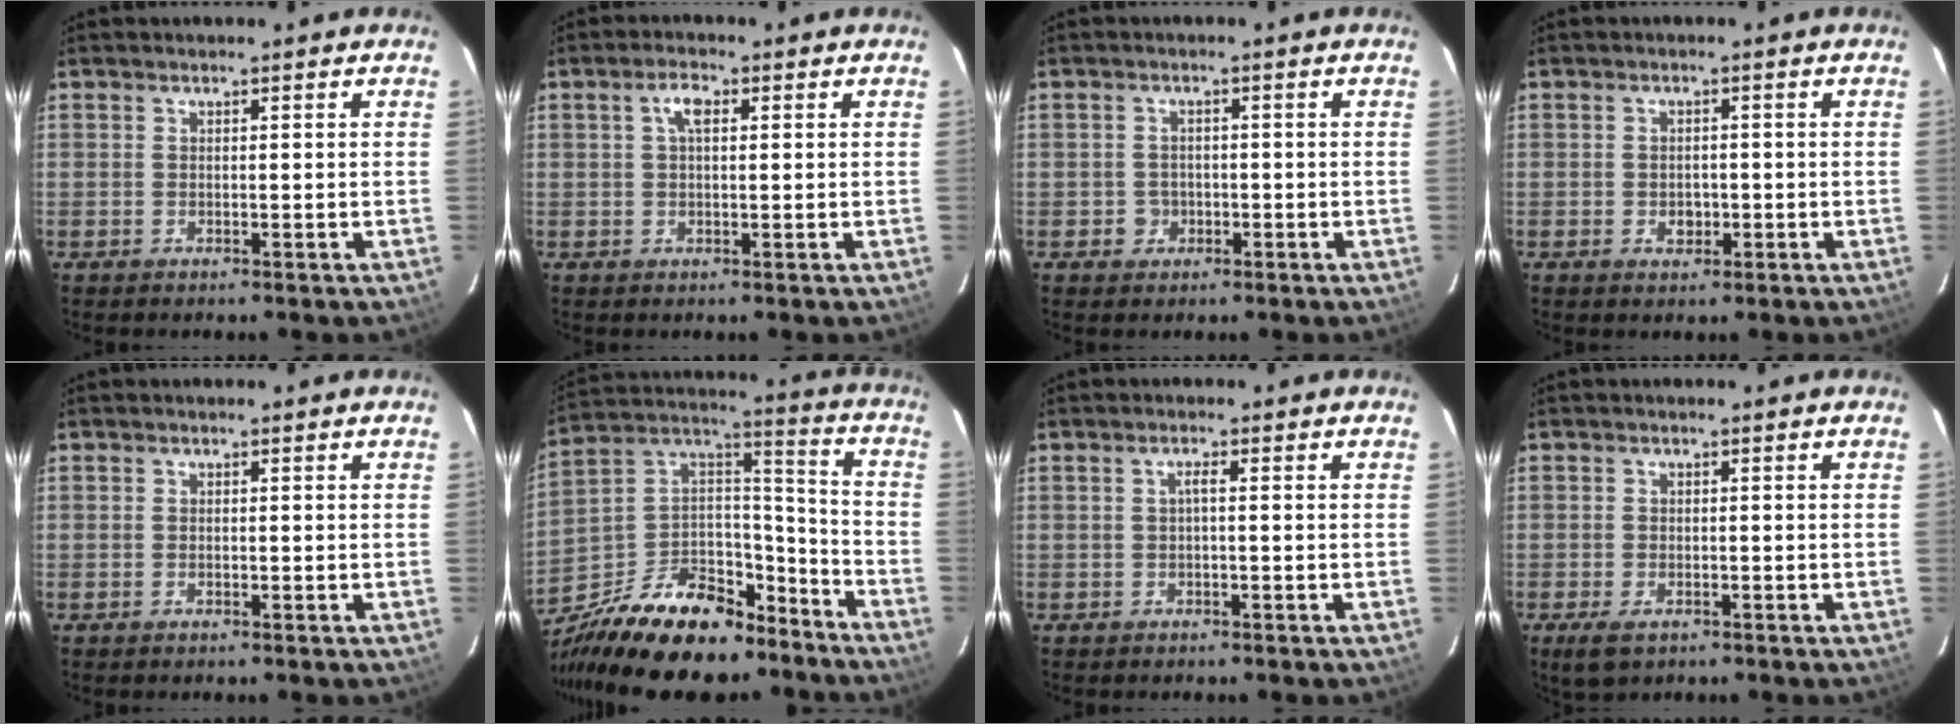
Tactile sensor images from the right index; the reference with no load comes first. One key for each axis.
{"total": 3.0, "fx": 0.9, "fy": 1.4, "fz": 2.6, "tx": -0.050, "ty": 0.010, "tz": 0.017}
{"total": 2.7, "fx": -0.9, "fy": 2.5, "fz": 0.3, "tx": -0.006, "ty": 0.003, "tz": -0.011}
{"total": 2.4, "fx": -0.7, "fy": 2.0, "fz": 1.2, "tx": -0.021, "ty": 0.002, "tz": -0.007}
{"total": 0.6, "fx": -0.3, "fy": 0.3, "fz": 0.3, "tx": -0.007, "ty": 0.000, "tz": -0.005}
{"total": 28.3, "fx": -20.3, "fy": 13.4, "fz": 14.5, "tx": -0.293, "ty": 0.032, "tz": -0.311}
{"total": 1.1, "fx": -0.2, "fy": 0.1, "fz": 1.1, "tx": -0.020, "ty": 0.006, "tz": -0.005}
{"total": 4.1, "fx": -2.3, "fy": 2.1, "fz": 2.6, "tx": -0.058, "ty": -0.011, "tz": -0.040}